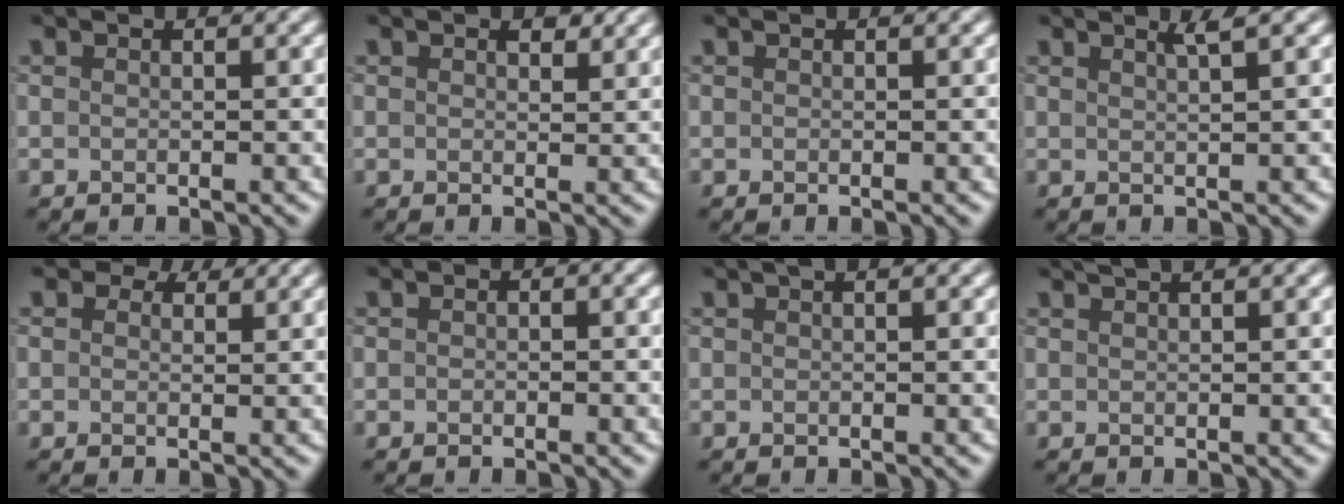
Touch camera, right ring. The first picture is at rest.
{"total": 1.2, "force": [0.8, 0.6, 0.7], "torque": [-0.007, -0.002, 0.014]}
{"total": 0.0}
{"total": 1.7, "force": [1.1, 0.3, 1.2], "torque": [-0.009, 0.004, 0.015]}
{"total": 2.6, "force": [1.8, 1.5, 1.2], "torque": [-0.021, -0.004, 0.014]}
{"total": 0.8, "force": [-0.2, 0.5, 0.6], "torque": [-0.008, -0.003, -0.006]}
{"total": 0.7, "force": [0.3, 0.1, 0.6], "torque": [-0.010, 0.008, 0.006]}
{"total": 1.8, "force": [1.3, 0.5, 1.1], "torque": [-0.010, 0.002, 0.011]}